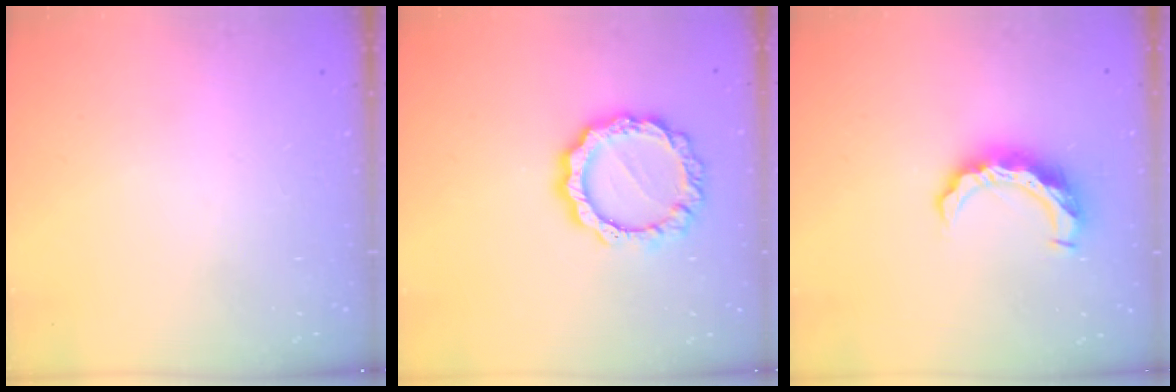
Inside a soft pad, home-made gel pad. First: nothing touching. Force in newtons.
{"total": 12.3, "press": 12.3, "slide": 0.9}
{"total": 9.4, "press": 9.4, "slide": 0.8}